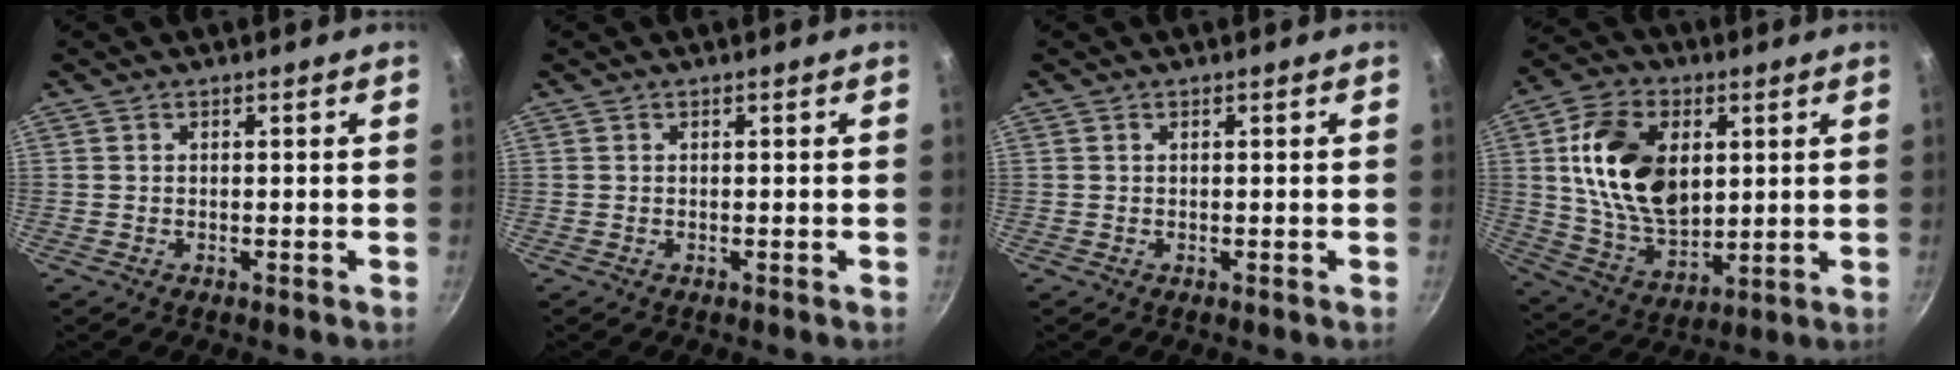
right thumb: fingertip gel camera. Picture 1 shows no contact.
{"total": 0.0}
{"total": 0.0}
{"total": 18.4, "force": [3.7, 12.0, 13.4], "torque": [-0.219, -0.010, 0.073]}